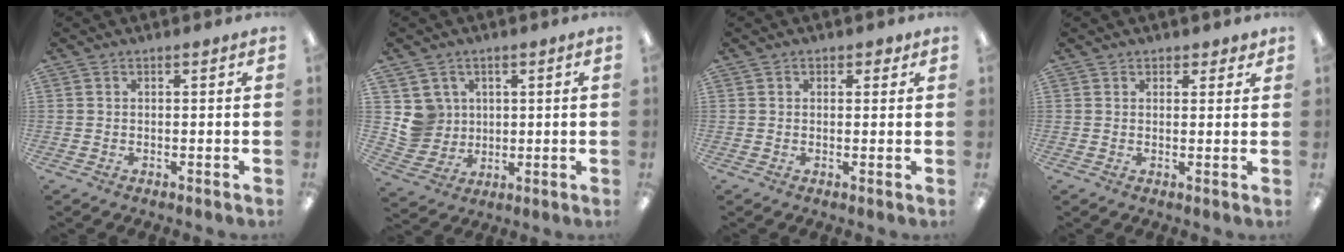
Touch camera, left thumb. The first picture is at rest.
{"total": 7.7, "force": [2.3, 7.3, 0.7], "torque": [-0.012, -0.004, 0.051]}
{"total": 1.5, "force": [0.7, 1.1, 0.6], "torque": [0.004, -0.003, 0.009]}
{"total": 1.9, "force": [1.5, 1.2, 0.3], "torque": [0.002, -0.001, 0.027]}